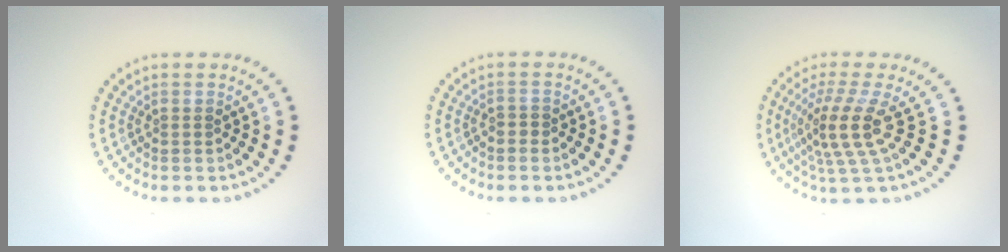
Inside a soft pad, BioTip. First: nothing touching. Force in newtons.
{"total": 0.5, "press": 0.3, "slide": 0.4}
{"total": 4.3, "press": 3.1, "slide": 3.0}